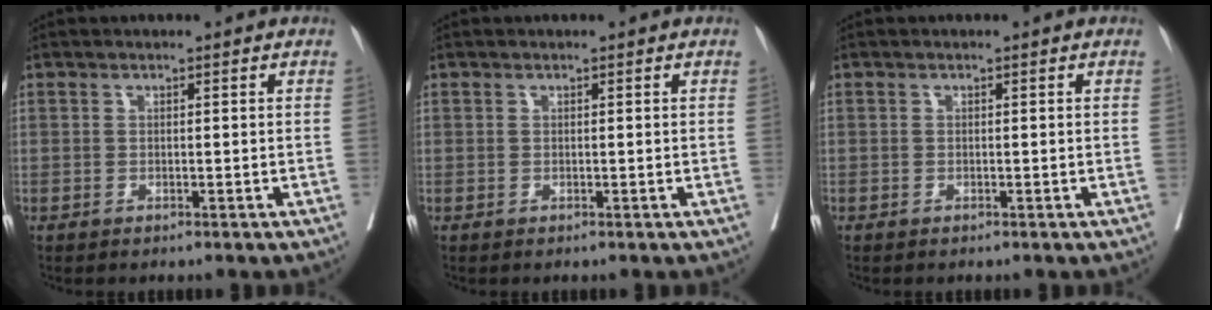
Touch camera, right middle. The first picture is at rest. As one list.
[{"total": 0.0}, {"total": 0.0}]